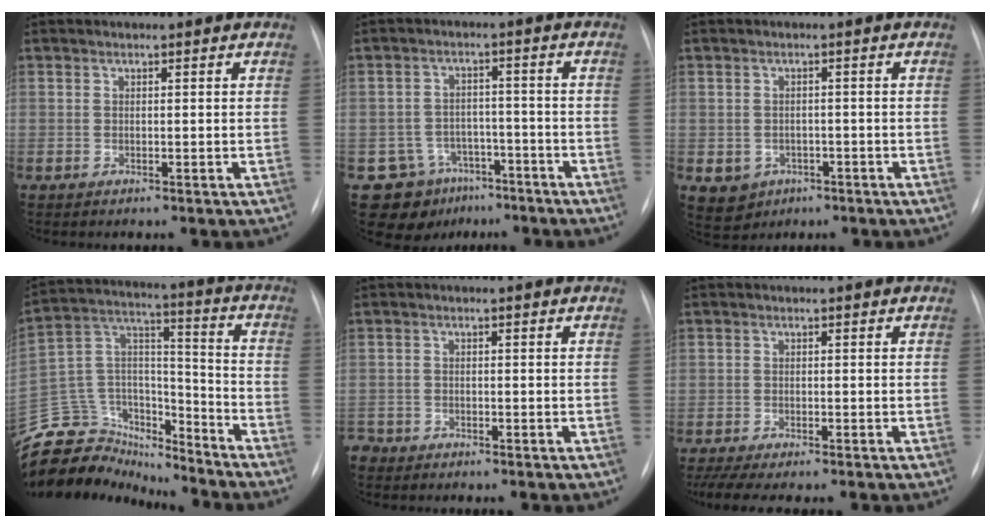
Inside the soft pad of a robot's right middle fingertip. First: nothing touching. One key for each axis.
{"total": 8.1, "fx": -5.0, "fy": 6.3, "fz": 0.6, "tx": -0.003, "ty": 0.027, "tz": -0.068}
{"total": 4.4, "fx": -1.8, "fy": 3.9, "fz": 1.2, "tx": -0.019, "ty": 0.004, "tz": -0.015}
{"total": 20.3, "fx": -18.6, "fy": 7.3, "fz": 3.2, "tx": -0.072, "ty": 0.075, "tz": -0.301}
{"total": 2.8, "fx": -2.6, "fy": 1.0, "fz": 0.0, "tx": 0.003, "ty": -0.004, "tz": -0.047}
{"total": 6.6, "fx": -5.5, "fy": 0.8, "fz": 3.7, "tx": -0.058, "ty": -0.006, "tz": -0.084}